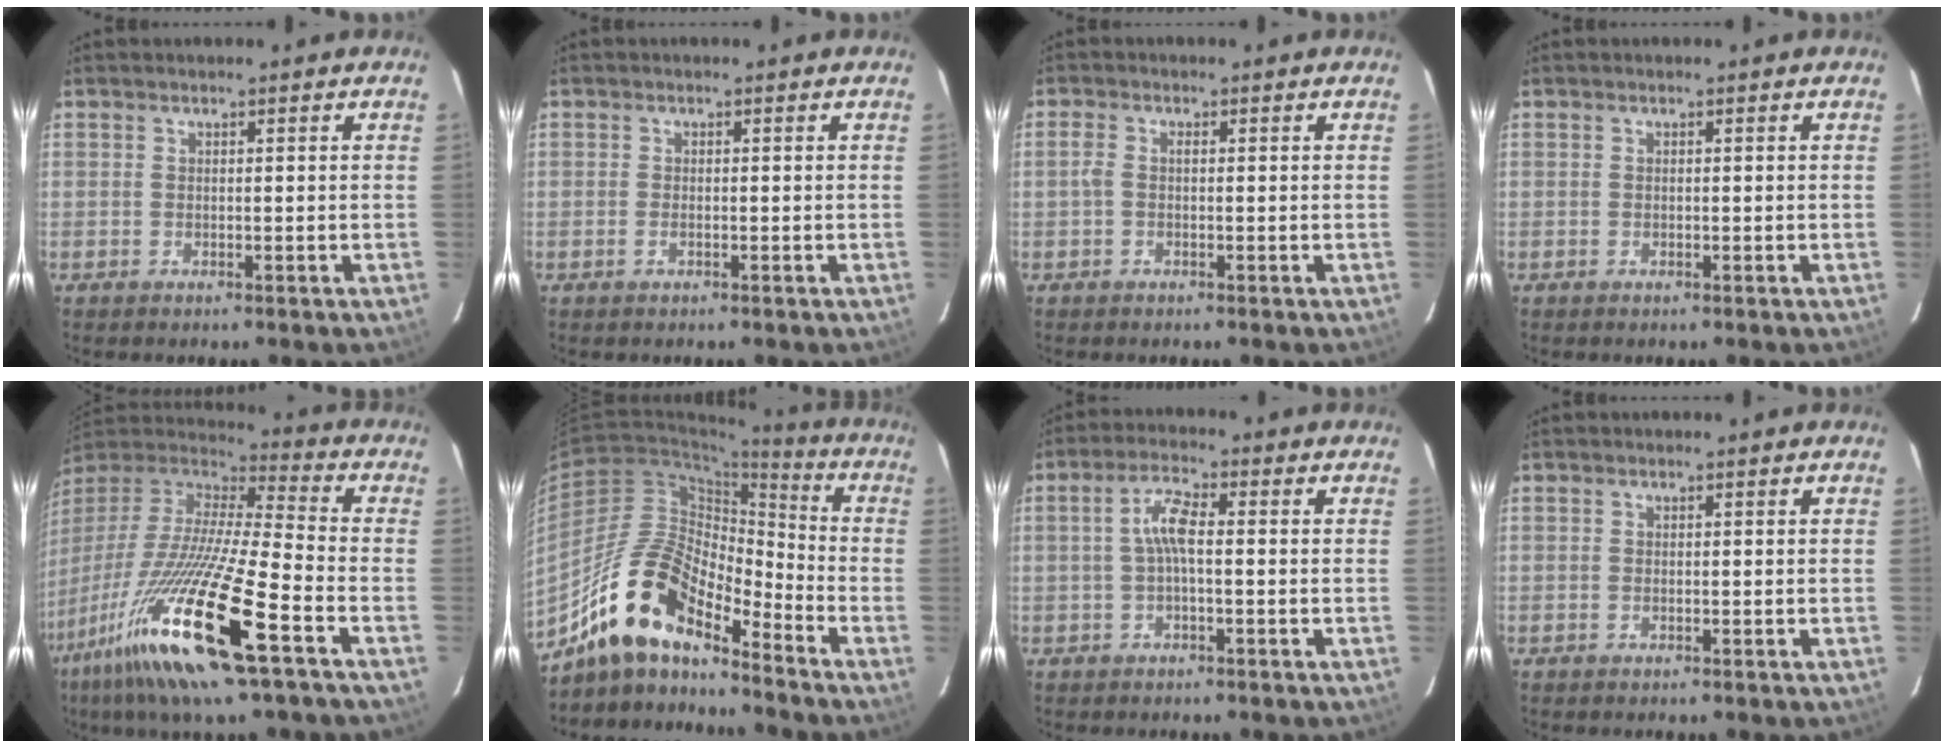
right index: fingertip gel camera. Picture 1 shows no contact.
{"total": 1.1, "force": [-0.5, 0.5, 0.8], "torque": [-0.016, 0.001, -0.009]}
{"total": 1.9, "force": [-0.1, 1.0, 1.6], "torque": [-0.035, 0.005, -0.006]}
{"total": 0.0}
{"total": 28.1, "force": [-15.1, 2.9, 23.5], "torque": [-0.432, -0.072, -0.282]}
{"total": 16.2, "force": [-12.8, 5.2, 8.6], "torque": [-0.158, 0.003, -0.252]}
{"total": 4.5, "force": [-0.3, 1.0, 4.3], "torque": [-0.088, 0.013, -0.005]}
{"total": 0.0}